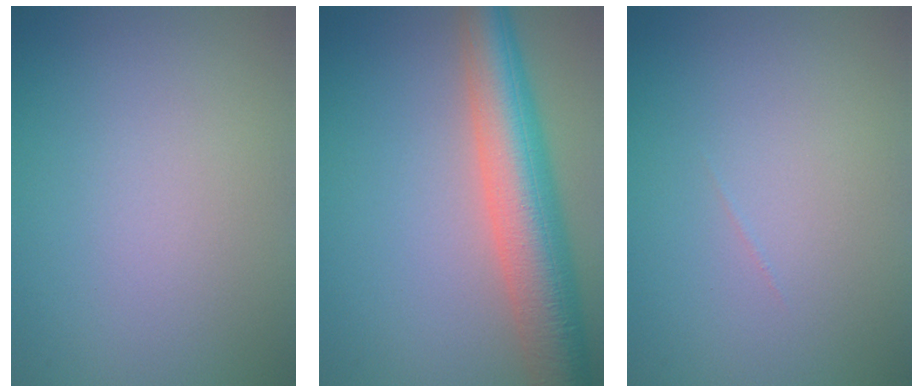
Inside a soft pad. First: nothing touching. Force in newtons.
{"total": 8.5, "press": 8.5, "slide": 0.6}
{"total": 0.0}